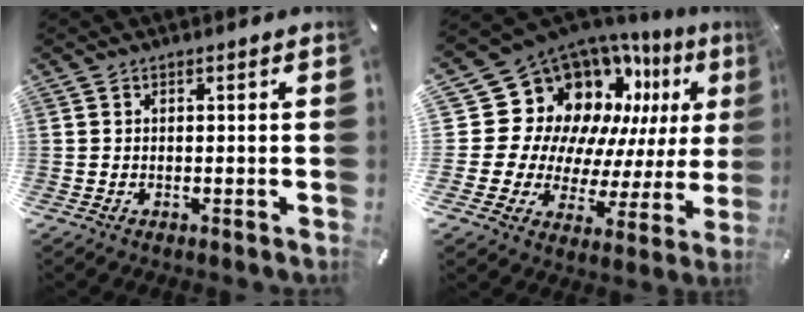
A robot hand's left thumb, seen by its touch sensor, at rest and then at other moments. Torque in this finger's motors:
{"motor_torque": [2.49, 2.52, 0.98, 0.37, 0.10]}